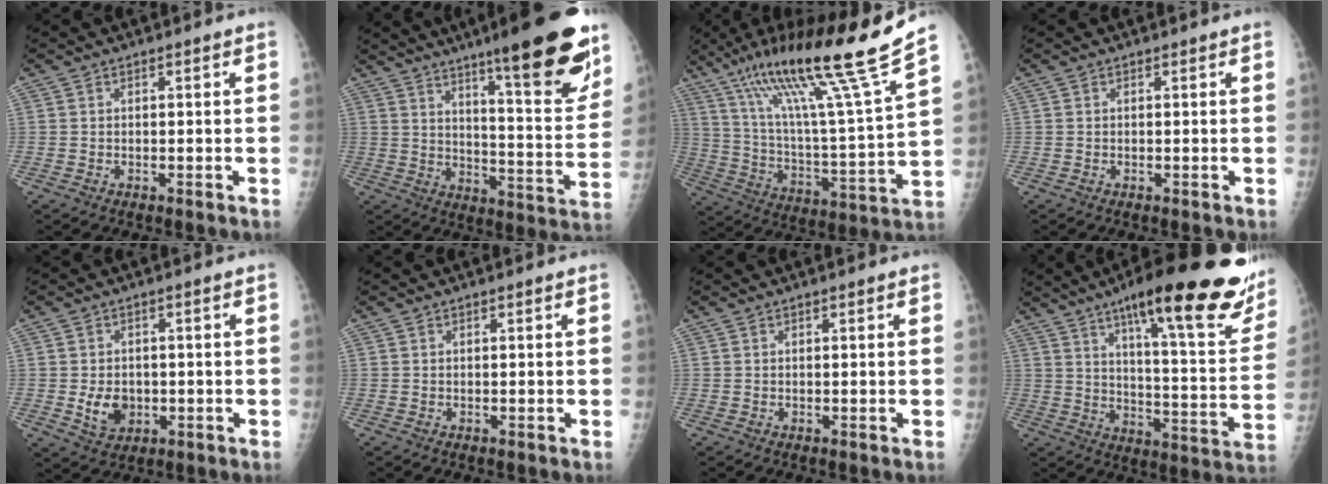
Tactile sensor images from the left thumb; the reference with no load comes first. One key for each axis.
{"total": 22.3, "fx": 14.1, "fy": 3.5, "fz": 16.9, "tx": -0.211, "ty": -0.070, "tz": 0.209}
{"total": 24.2, "fx": 16.6, "fy": 0.1, "fz": 17.6, "tx": -0.275, "ty": -0.067, "tz": 0.288}
{"total": 0.0}
{"total": 5.9, "fx": -1.1, "fy": 4.3, "fz": 3.8, "tx": -0.049, "ty": 0.002, "tz": -0.009}
{"total": 0.5, "fx": 0.2, "fy": 0.1, "fz": 0.5, "tx": -0.010, "ty": 0.004, "tz": 0.003}
{"total": 0.8, "fx": 0.3, "fy": 0.2, "fz": 0.7, "tx": -0.013, "ty": 0.002, "tz": 0.004}
{"total": 29.3, "fx": 18.0, "fy": 6.4, "fz": 22.2, "tx": -0.278, "ty": -0.054, "tz": 0.254}